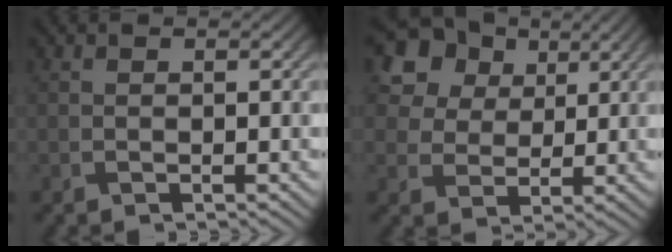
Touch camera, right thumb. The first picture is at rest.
{"total": 10.6, "force": [5.2, 8.1, 4.4], "torque": [-0.145, 0.013, 0.106]}